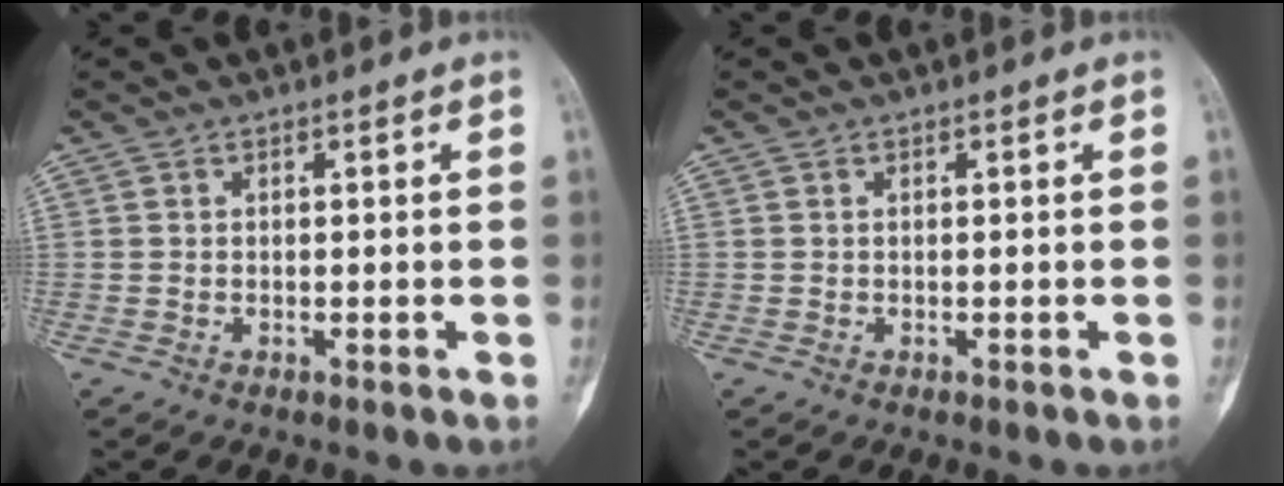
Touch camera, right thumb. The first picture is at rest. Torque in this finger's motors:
{"motor_torque": [0.22, -0.42, -0.02, -0.18, -0.03]}